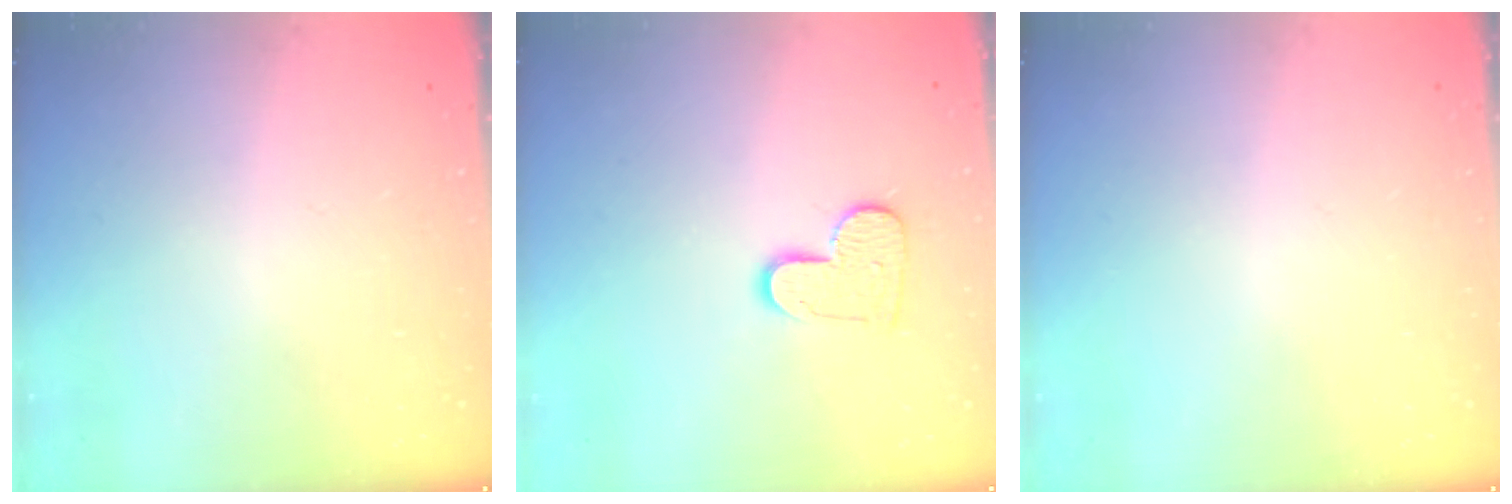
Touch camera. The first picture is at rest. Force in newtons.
{"total": 9.7, "press": 9.7, "slide": 0.5}
{"total": 0.0}